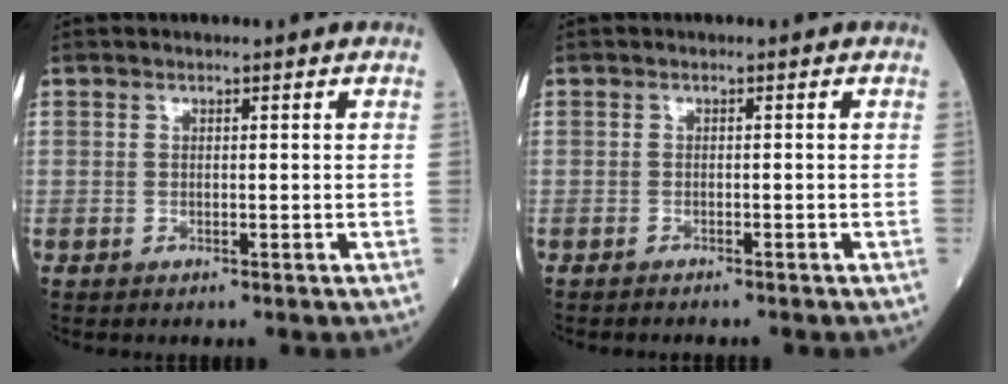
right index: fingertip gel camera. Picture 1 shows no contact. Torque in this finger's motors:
{"motor_torque": [-0.26, -0.19, -0.12, -0.05]}